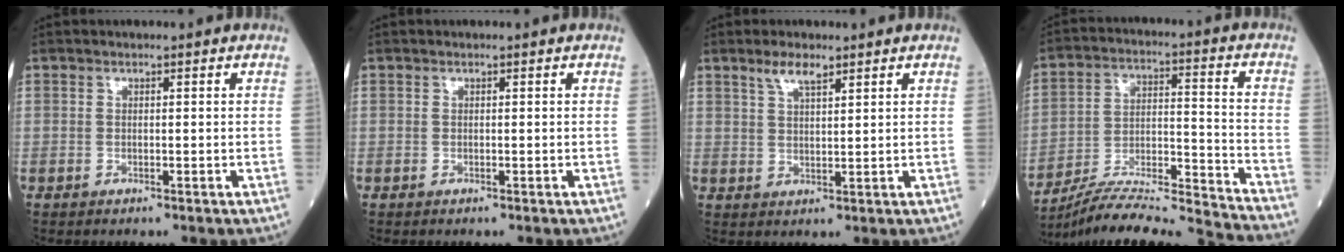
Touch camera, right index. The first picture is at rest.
{"total": 0.0}
{"total": 3.5, "force": [2.6, 0.7, 2.3], "torque": [-0.048, 0.005, 0.052]}
{"total": 19.8, "force": [-18.8, -1.6, 5.9], "torque": [-0.109, -0.003, -0.300]}